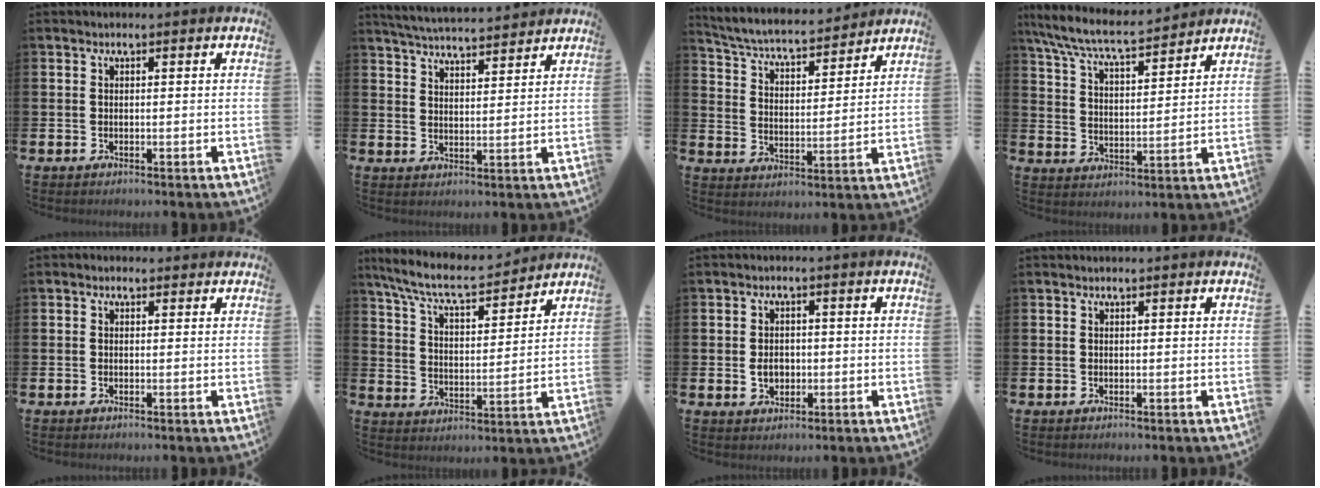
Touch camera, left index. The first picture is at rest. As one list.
[{"total": 5.0, "force": [5.0, 0.2, 0.4], "torque": [-0.028, -0.031, 0.089]}, {"total": 5.4, "force": [5.2, 0.8, 1.3], "torque": [-0.053, -0.042, 0.085]}, {"total": 7.8, "force": [7.3, 0.8, 2.7], "torque": [-0.083, -0.045, 0.129]}, {"total": 0.5, "force": [0.2, 0.4, 0.2], "torque": [-0.002, 0.005, 0.002]}, {"total": 8.1, "force": [7.4, 1.4, 2.9], "torque": [-0.090, -0.045, 0.129]}, {"total": 2.7, "force": [-0.2, 2.1, 1.7], "torque": [-0.015, -0.001, -0.012]}, {"total": 0.0}]